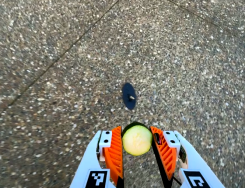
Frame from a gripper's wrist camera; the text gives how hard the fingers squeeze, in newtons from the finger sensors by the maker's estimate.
{"total": 8.1, "left": 8.0, "right": 8.3}